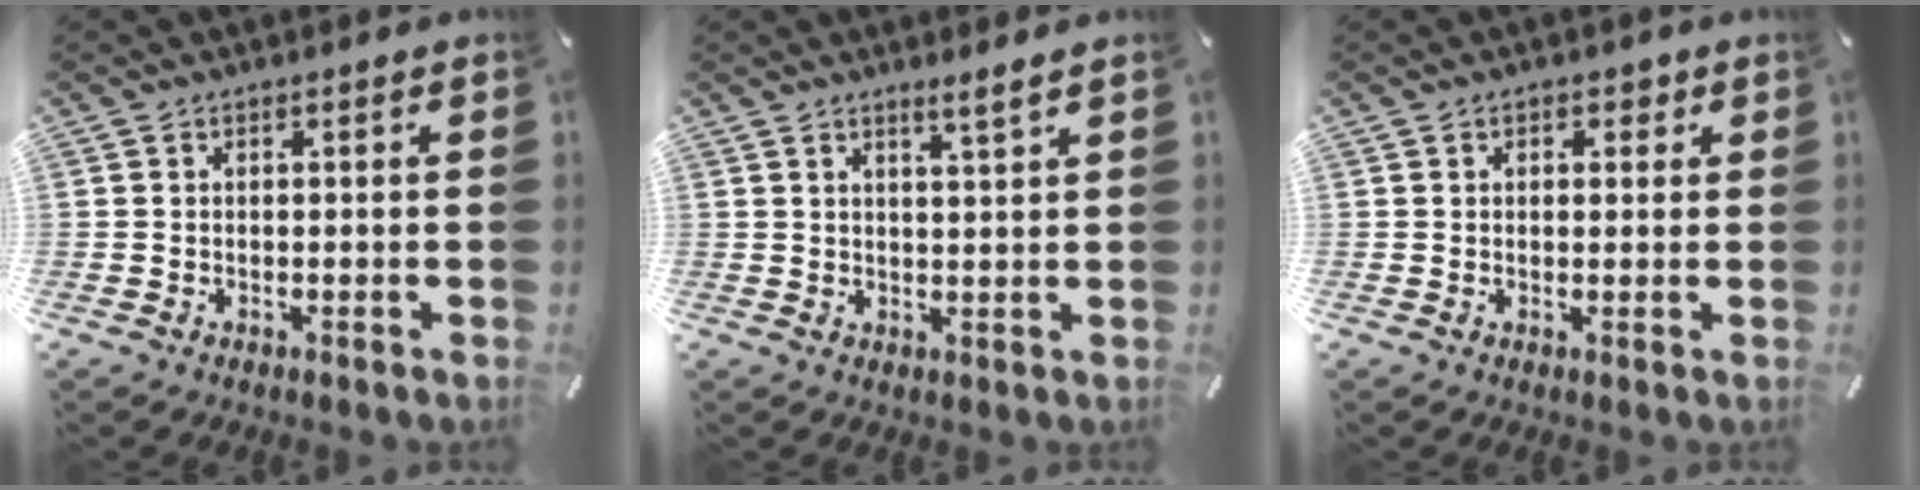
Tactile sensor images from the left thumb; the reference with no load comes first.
{"total": 2.8, "force": [2.4, -0.5, 1.4], "torque": [-0.032, -0.014, 0.042]}
{"total": 1.9, "force": [0.8, 1.5, 0.9], "torque": [-0.004, -0.001, 0.008]}